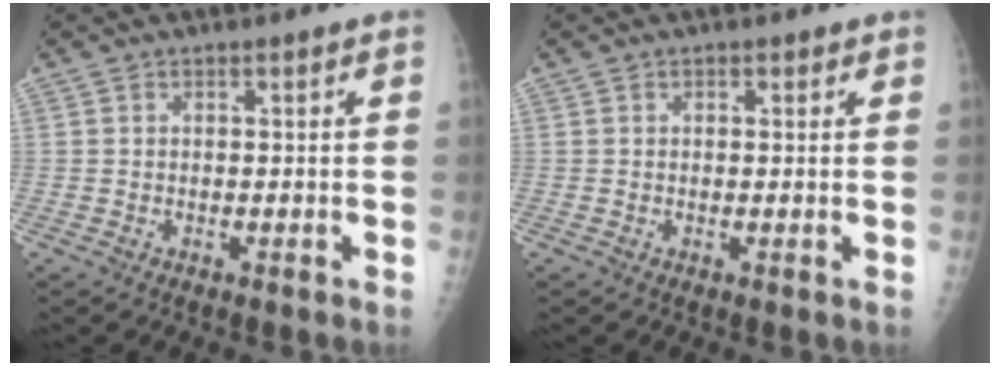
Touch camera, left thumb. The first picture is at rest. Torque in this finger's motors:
{"motor_torque": [-0.21, -0.03, -0.27, -0.20, -0.01]}